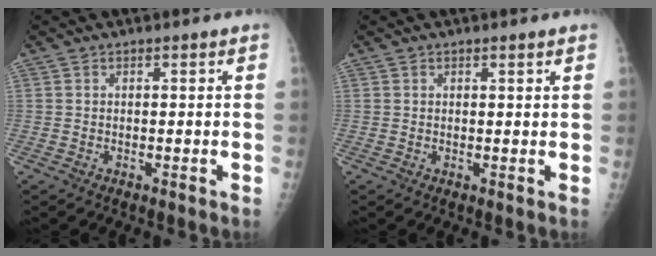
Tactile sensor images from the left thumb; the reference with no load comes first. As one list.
[{"total": 0.8, "force": [0.7, 0.1, 0.5], "torque": [0.001, -0.001, 0.008]}]